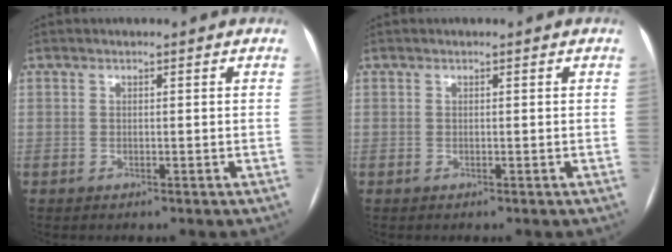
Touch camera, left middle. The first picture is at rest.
{"total": 0.0}